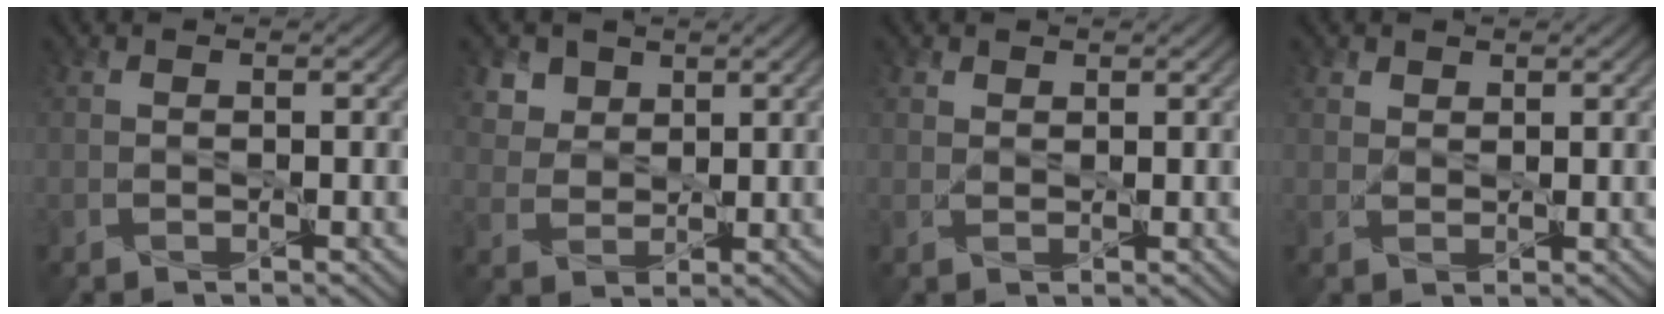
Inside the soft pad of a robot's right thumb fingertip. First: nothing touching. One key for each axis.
{"total": 4.1, "fx": 2.5, "fy": 3.0, "fz": 1.2, "tx": -0.045, "ty": -0.014, "tz": 0.062}
{"total": 1.2, "fx": 0.8, "fy": 0.8, "fz": 0.2, "tx": -0.005, "ty": -0.001, "tz": 0.017}
{"total": 1.6, "fx": 1.1, "fy": 1.1, "fz": 0.4, "tx": -0.010, "ty": -0.001, "tz": 0.023}